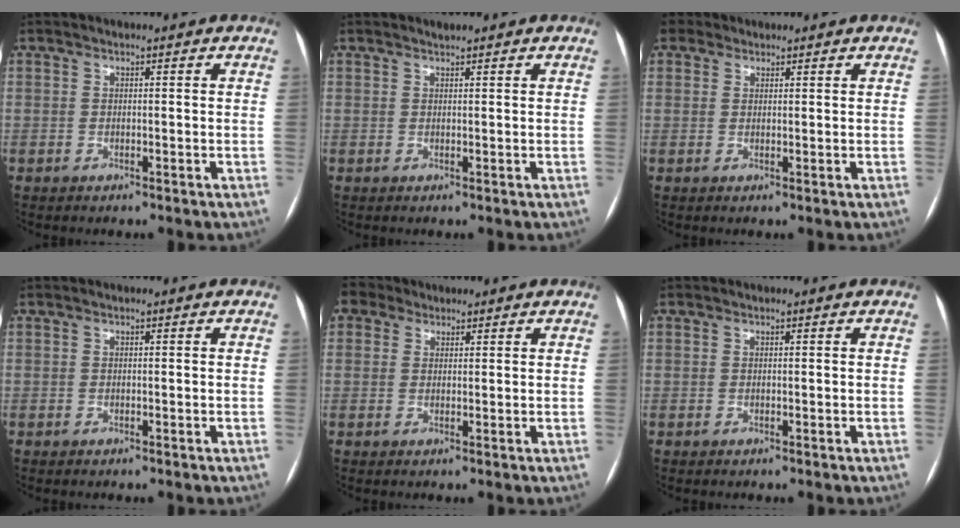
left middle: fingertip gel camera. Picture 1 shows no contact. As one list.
[{"total": 0.8, "force": [0.7, 0.1, 0.3], "torque": [-0.011, 0.004, 0.014]}, {"total": 2.5, "force": [1.5, 1.9, 0.3], "torque": [-0.005, 0.018, 0.024]}, {"total": 0.0}, {"total": 3.2, "force": [2.3, 2.1, 0.2], "torque": [-0.006, 0.023, 0.040]}, {"total": 0.0}]